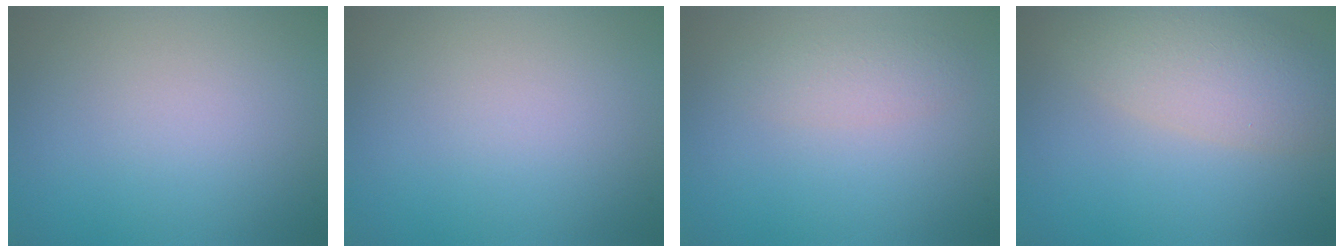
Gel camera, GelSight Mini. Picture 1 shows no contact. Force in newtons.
{"total": 0.0}
{"total": 1.7, "press": 1.7, "slide": 0.1}
{"total": 5.5, "press": 5.5, "slide": 0.4}